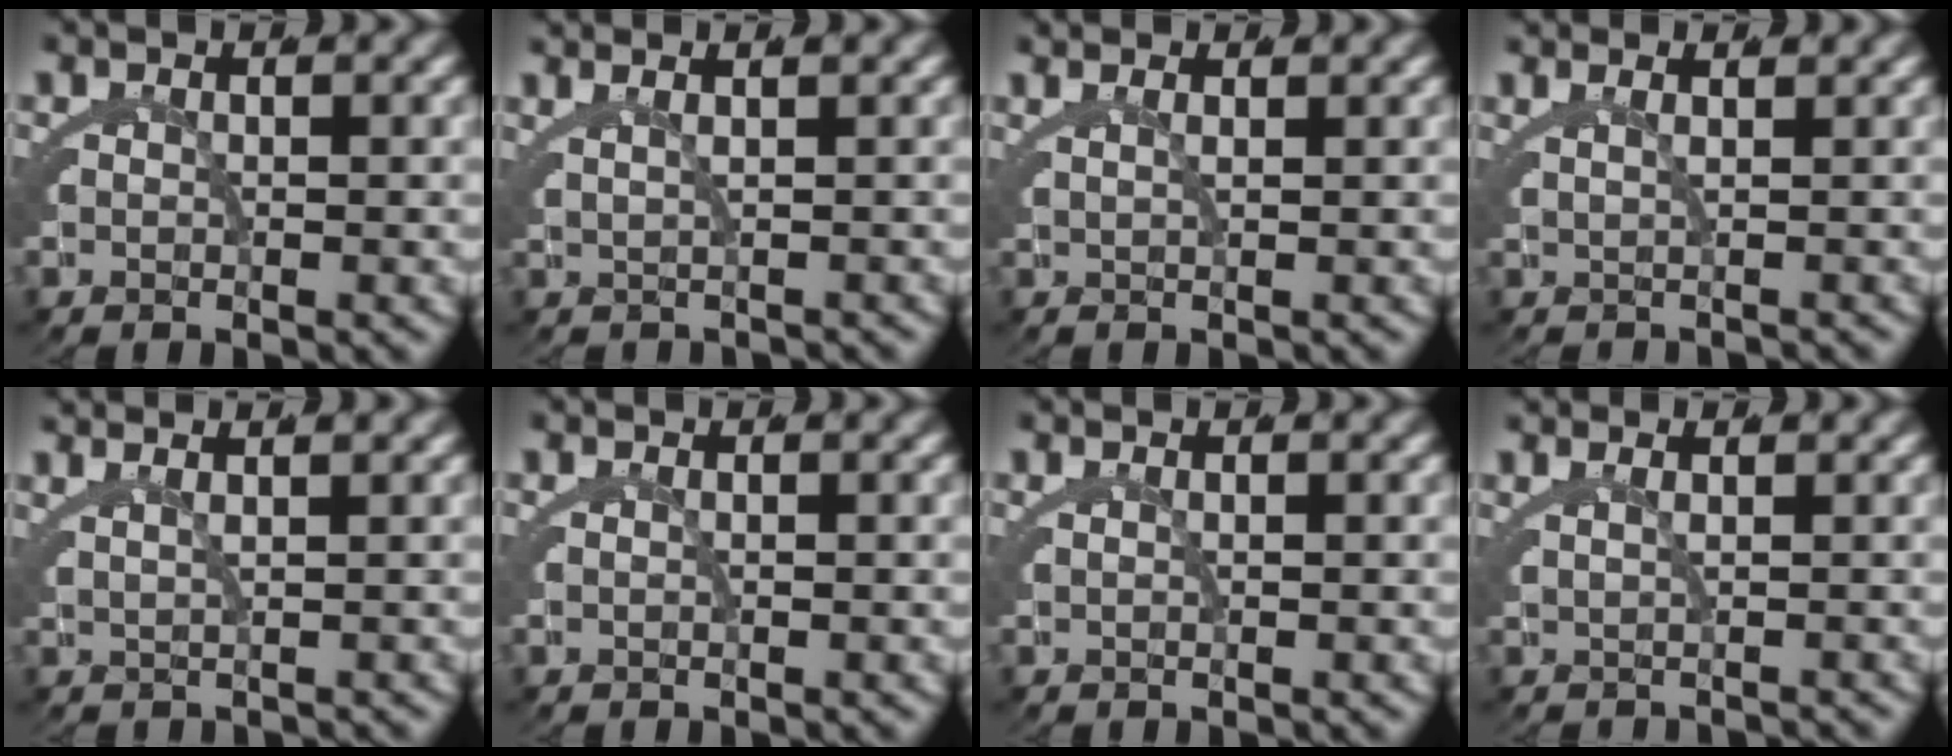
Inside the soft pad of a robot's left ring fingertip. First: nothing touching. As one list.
[{"total": 1.6, "force": [1.1, -0.8, 0.8], "torque": [0.000, 0.019, 0.015]}, {"total": 1.8, "force": [1.2, -1.2, 0.6], "torque": [0.004, 0.017, 0.015]}, {"total": 1.3, "force": [0.6, -1.1, 0.3], "torque": [0.007, 0.011, 0.011]}, {"total": 2.1, "force": [1.8, -0.7, 1.0], "torque": [-0.001, 0.021, 0.024]}, {"total": 0.6, "force": [-0.1, -0.6, 0.0], "torque": [0.005, 0.005, -0.003]}, {"total": 0.9, "force": [0.1, -0.8, 0.0], "torque": [0.009, 0.007, 0.001]}, {"total": 1.3, "force": [0.1, -1.2, 0.2], "torque": [0.008, 0.009, 0.005]}]